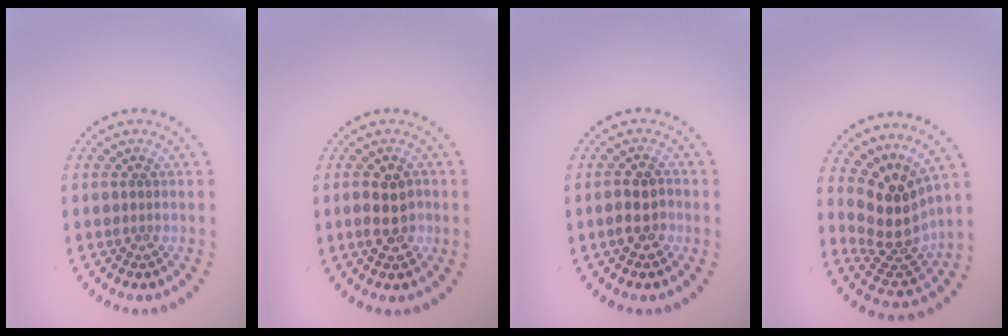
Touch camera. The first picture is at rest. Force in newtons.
{"total": 2.9, "press": 2.8, "slide": 0.2}
{"total": 2.3, "press": 2.3, "slide": 0.6}
{"total": 4.4, "press": 3.3, "slide": 2.8}